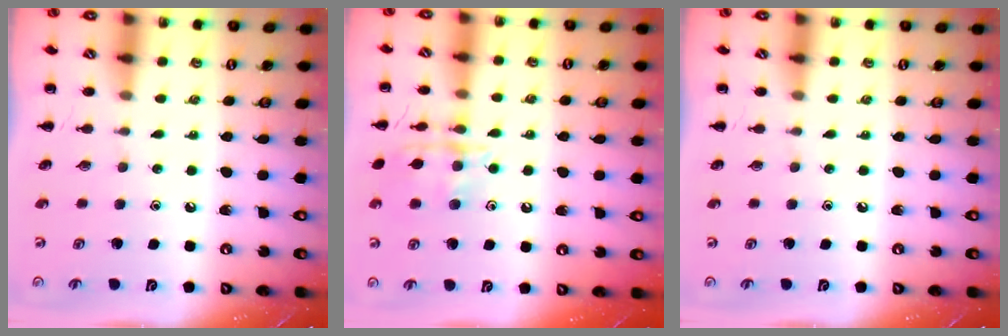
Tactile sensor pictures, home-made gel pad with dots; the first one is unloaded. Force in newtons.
{"total": 12.9, "press": 12.9, "slide": 0.6}
{"total": 0.0}